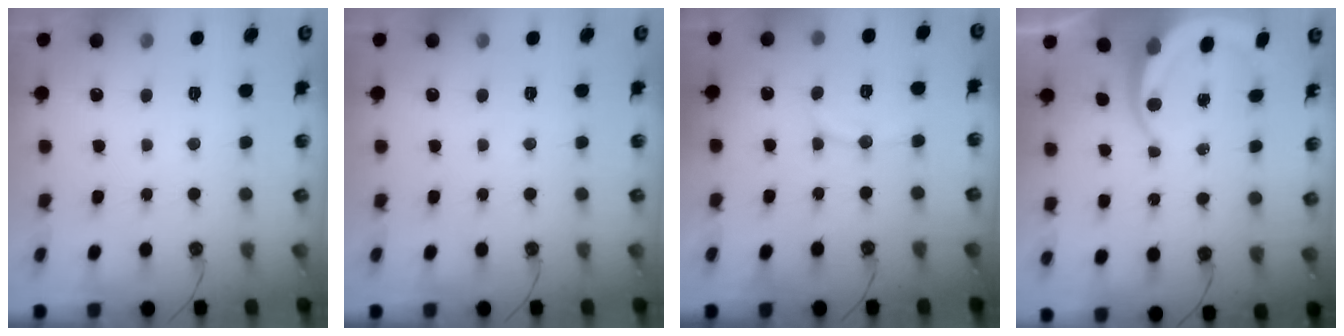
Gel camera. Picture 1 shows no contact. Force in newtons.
{"total": 0.0}
{"total": 6.9, "press": 6.8, "slide": 0.7}
{"total": 6.3, "press": 6.3, "slide": 0.8}